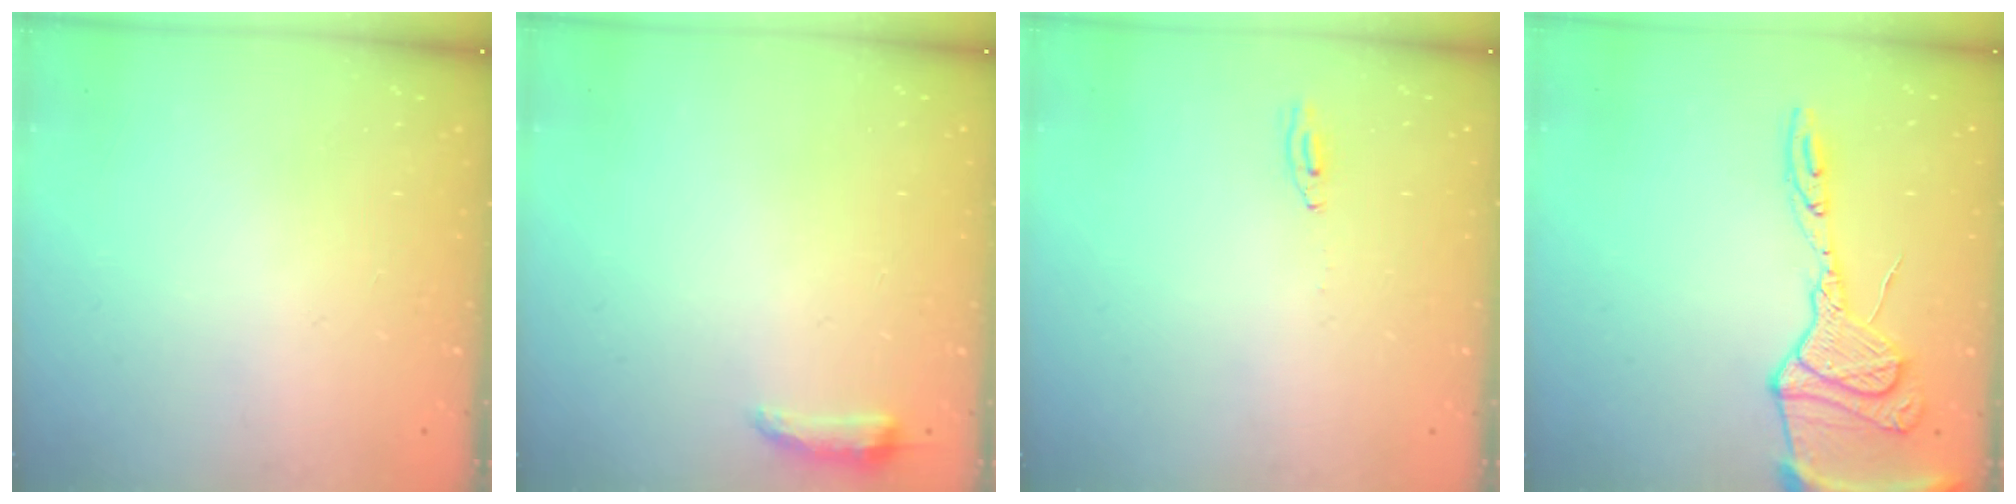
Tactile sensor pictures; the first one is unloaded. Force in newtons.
{"total": 4.0, "press": 3.9, "slide": 0.8}
{"total": 2.2, "press": 2.2, "slide": 0.2}
{"total": 17.5, "press": 17.4, "slide": 1.6}